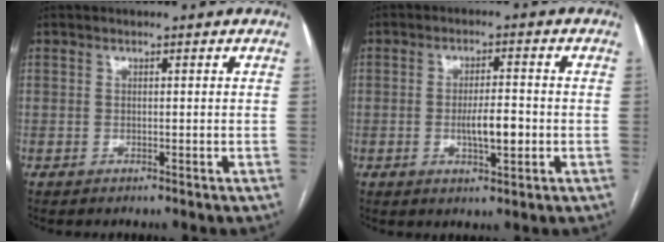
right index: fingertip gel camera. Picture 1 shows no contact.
{"total": 5.3, "force": [-1.1, 1.3, 5.1], "torque": [-0.089, -0.002, -0.016]}